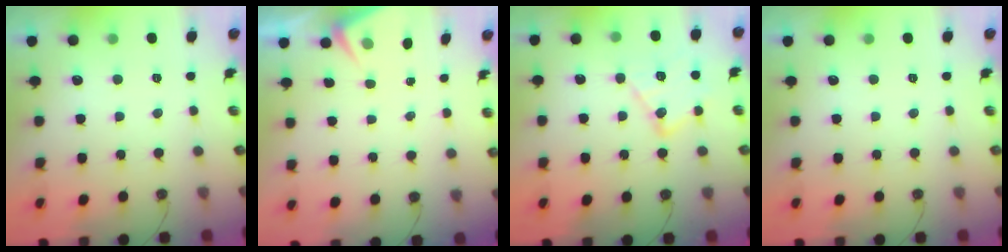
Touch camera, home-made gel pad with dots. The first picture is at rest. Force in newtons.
{"total": 3.1, "press": 3.1, "slide": 0.4}
{"total": 14.5, "press": 14.5, "slide": 0.7}
{"total": 0.0}